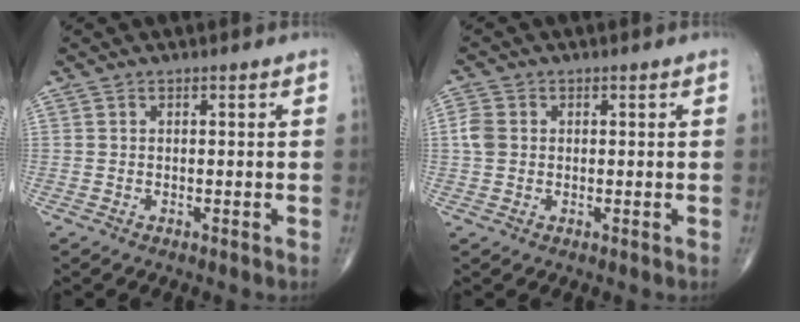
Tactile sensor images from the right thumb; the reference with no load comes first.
{"total": 3.3, "force": [0.2, 2.7, 1.8], "torque": [-0.041, 0.006, 0.001]}